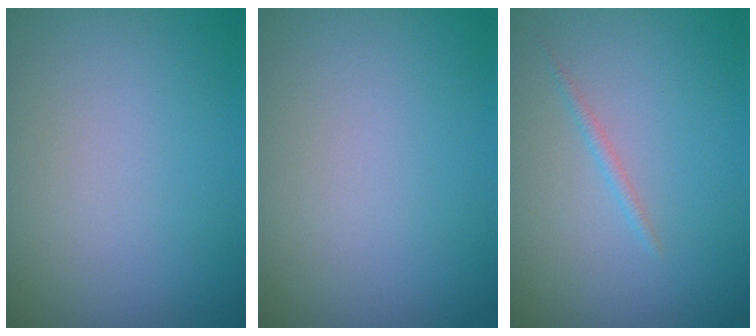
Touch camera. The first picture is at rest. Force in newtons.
{"total": 0.0}
{"total": 0.8, "press": 0.8, "slide": 0.0}